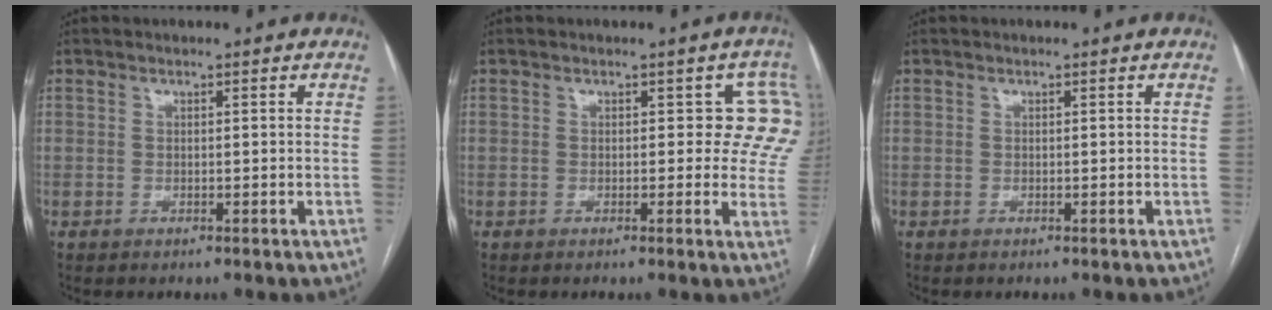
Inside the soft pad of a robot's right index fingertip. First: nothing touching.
{"total": 6.3, "force": [1.9, 3.8, 4.7], "torque": [-0.022, 0.009, 0.009]}
{"total": 0.0}